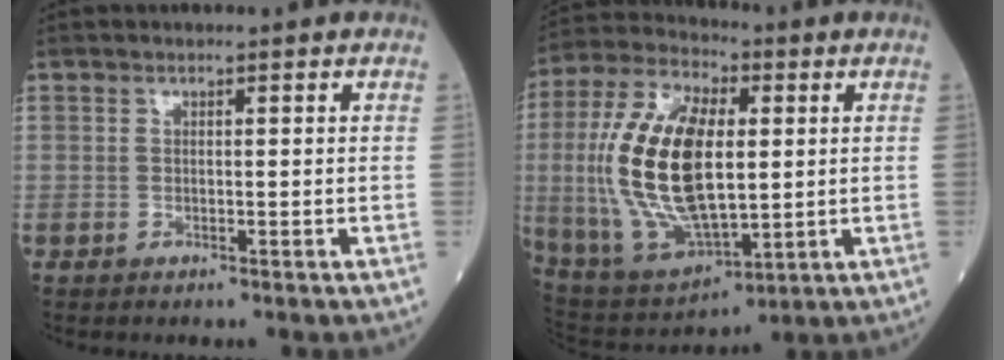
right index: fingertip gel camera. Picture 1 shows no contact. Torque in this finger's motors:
{"motor_torque": [1.56, 0.15, 0.75, 0.21]}